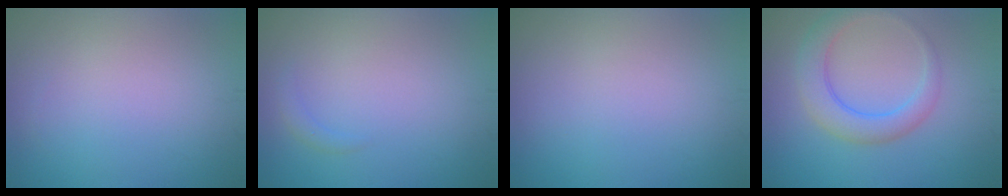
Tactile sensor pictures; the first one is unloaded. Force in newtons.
{"total": 0.8, "press": 0.8, "slide": 0.1}
{"total": 0.0}
{"total": 3.9, "press": 3.9, "slide": 0.1}